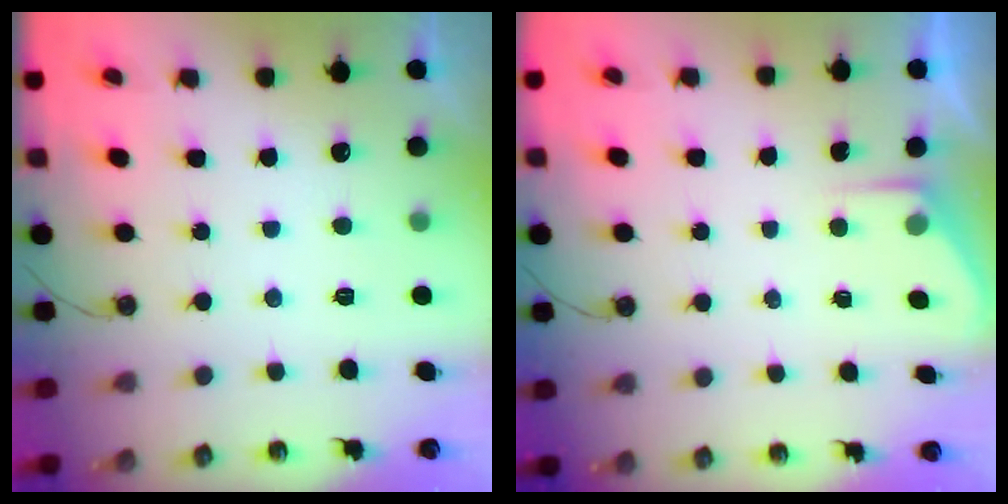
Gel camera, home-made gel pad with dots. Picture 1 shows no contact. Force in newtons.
{"total": 2.6, "press": 2.5, "slide": 0.4}